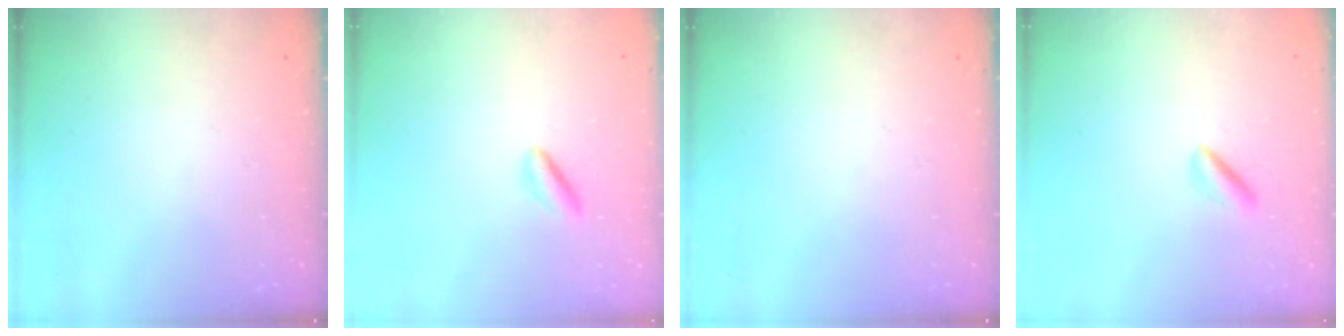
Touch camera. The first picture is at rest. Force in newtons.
{"total": 2.9, "press": 2.8, "slide": 0.6}
{"total": 0.0}
{"total": 2.4, "press": 2.2, "slide": 0.8}